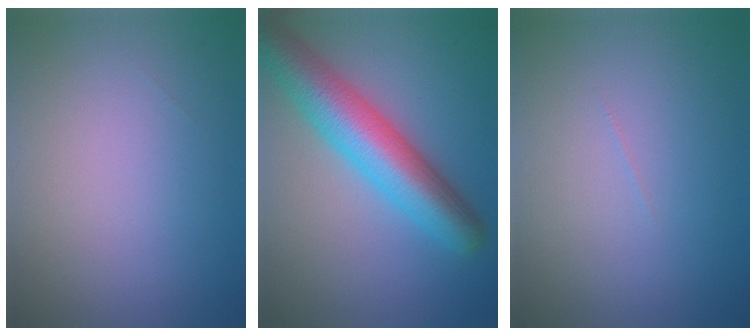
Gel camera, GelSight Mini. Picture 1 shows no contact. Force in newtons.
{"total": 8.6, "press": 8.5, "slide": 0.5}
{"total": 0.0}